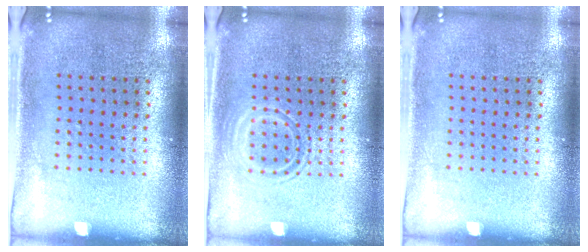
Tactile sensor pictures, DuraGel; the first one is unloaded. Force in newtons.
{"total": 1.9, "press": 1.9, "slide": 0.3}
{"total": 0.0}